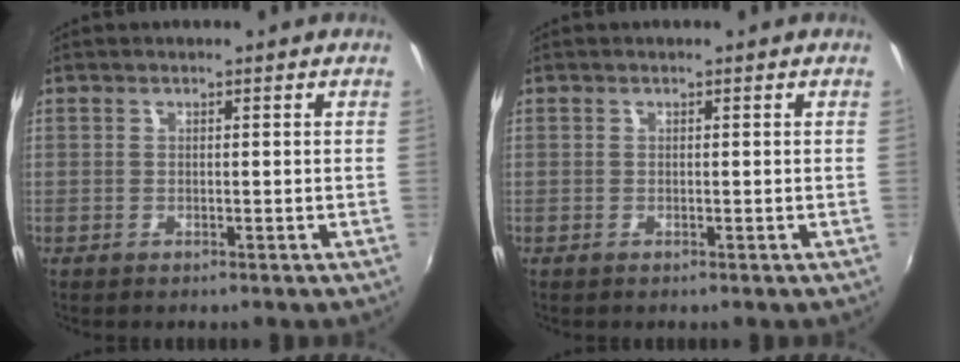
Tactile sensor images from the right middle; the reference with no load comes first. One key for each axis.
{"total": 0.0}